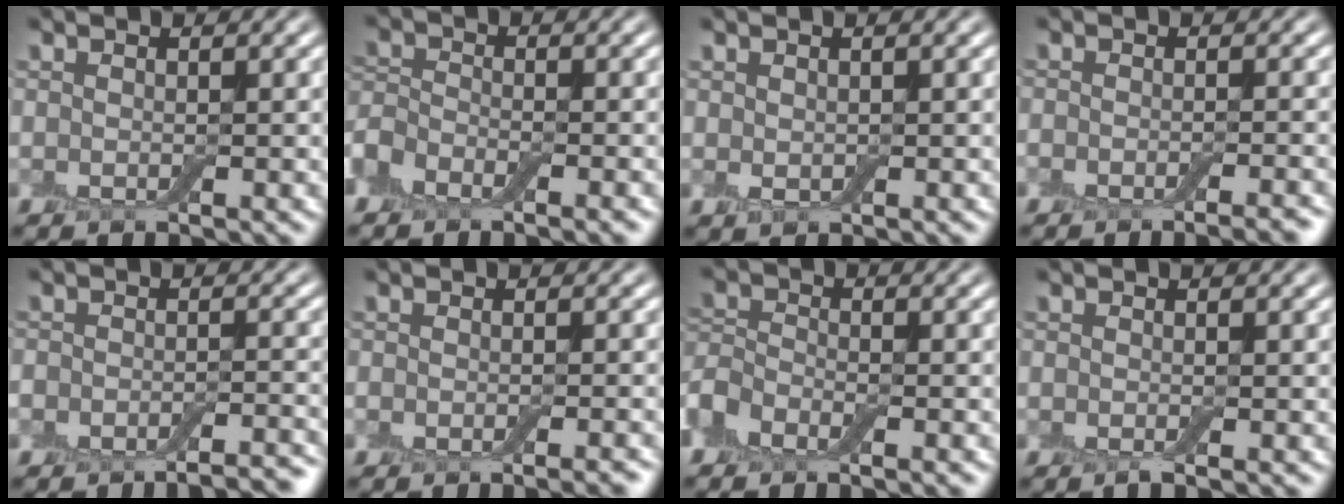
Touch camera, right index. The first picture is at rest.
{"total": 4.5, "force": [-3.1, 2.4, 2.2], "torque": [-0.033, 0.002, -0.065]}
{"total": 0.8, "force": [0.3, 0.6, 0.4], "torque": [-0.007, -0.001, 0.010]}
{"total": 3.8, "force": [-2.9, 0.9, 2.3], "torque": [-0.031, 0.004, -0.036]}
{"total": 4.8, "force": [-4.3, 1.3, 1.7], "torque": [-0.025, 0.002, -0.055]}
{"total": 2.4, "force": [-1.8, 0.4, 1.5], "torque": [-0.020, -0.002, -0.026]}
{"total": 4.0, "force": [-2.6, 2.2, 2.1], "torque": [-0.038, 0.002, -0.059]}
{"total": 0.9, "force": [-0.6, 0.2, 0.7], "torque": [-0.011, -0.005, -0.013]}